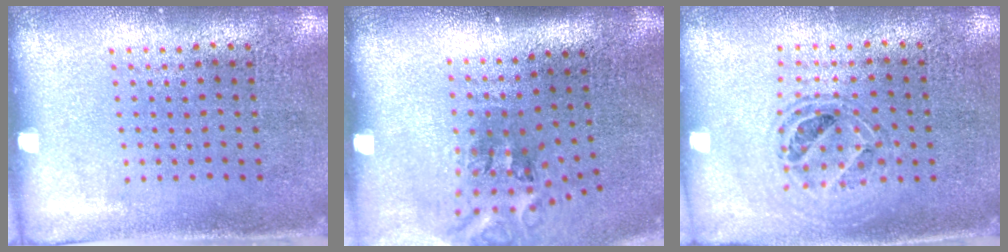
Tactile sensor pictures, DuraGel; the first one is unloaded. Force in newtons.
{"total": 2.0, "press": 1.2, "slide": 1.6}
{"total": 0.8, "press": 0.8, "slide": 0.0}